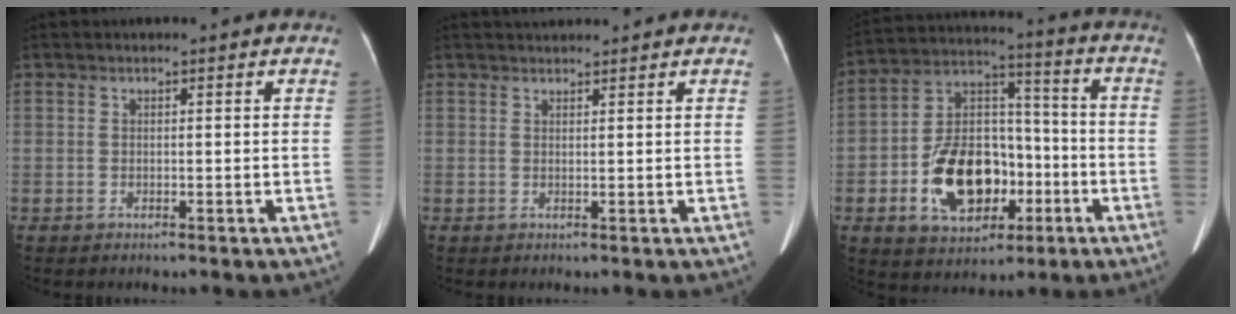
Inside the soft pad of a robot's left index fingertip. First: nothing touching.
{"total": 1.8, "force": [1.8, 0.0, 0.2], "torque": [-0.004, 0.023, 0.035]}
{"total": 15.5, "force": [-5.0, 9.7, 11.1], "torque": [-0.222, 0.025, -0.073]}